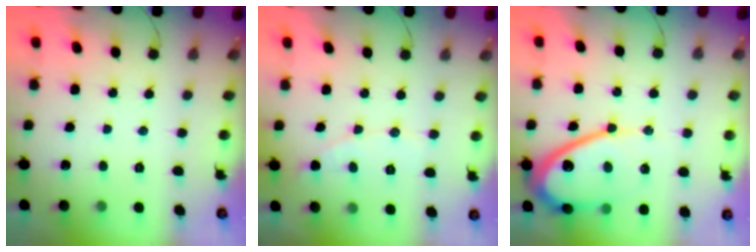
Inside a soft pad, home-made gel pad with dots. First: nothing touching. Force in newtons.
{"total": 4.2, "press": 4.2, "slide": 0.3}
{"total": 14.5, "press": 14.4, "slide": 1.4}